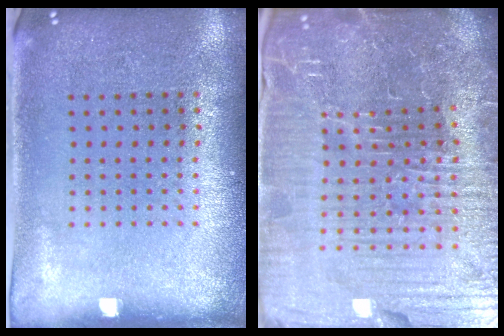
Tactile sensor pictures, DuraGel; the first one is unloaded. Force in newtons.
{"total": 7.4, "press": 6.6, "slide": 3.3}